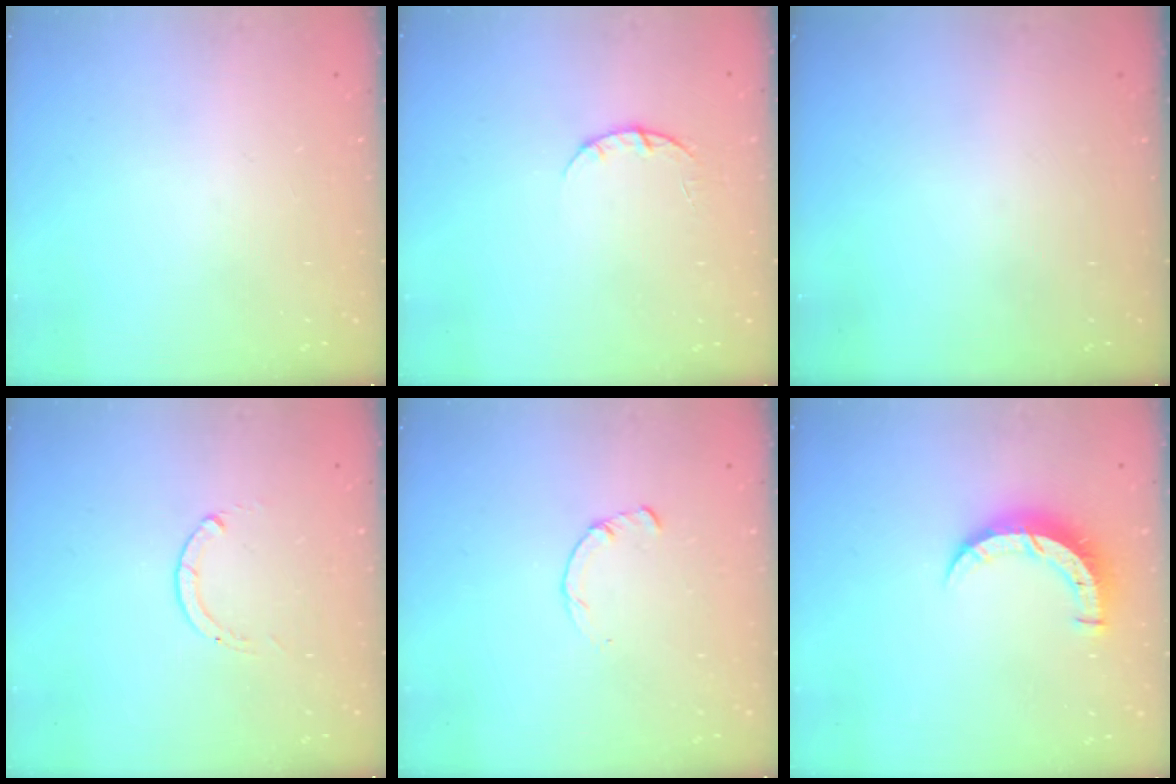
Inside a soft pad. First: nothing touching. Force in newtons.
{"total": 2.3, "press": 2.3, "slide": 0.3}
{"total": 0.0}
{"total": 0.0}
{"total": 2.2, "press": 2.2, "slide": 0.3}
{"total": 7.2, "press": 7.2, "slide": 0.3}